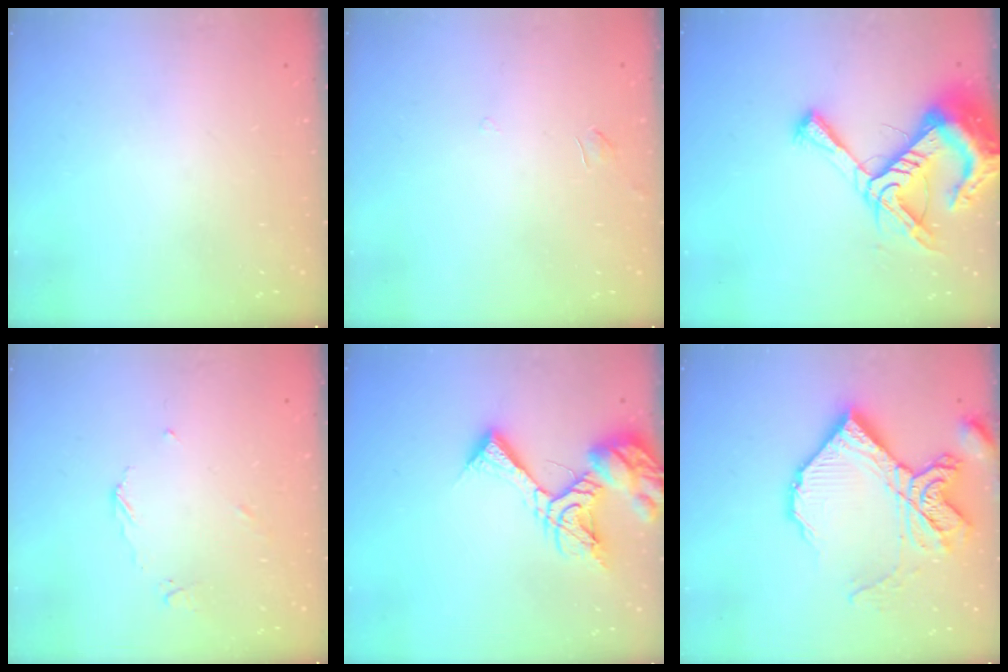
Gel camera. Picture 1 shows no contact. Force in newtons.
{"total": 3.9, "press": 3.9, "slide": 0.4}
{"total": 17.4, "press": 17.3, "slide": 1.8}
{"total": 4.8, "press": 4.8, "slide": 0.5}
{"total": 14.0, "press": 14.0, "slide": 1.5}
{"total": 19.4, "press": 19.3, "slide": 2.0}